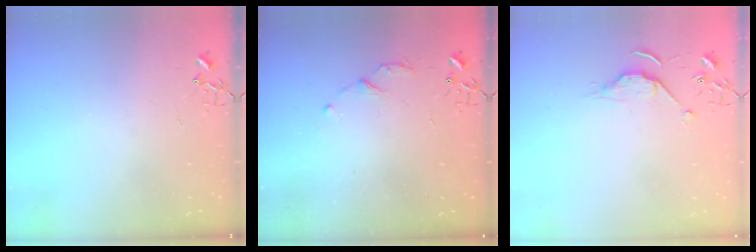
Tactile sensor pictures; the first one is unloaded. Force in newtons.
{"total": 5.2, "press": 5.2, "slide": 0.5}
{"total": 6.5, "press": 6.5, "slide": 0.8}